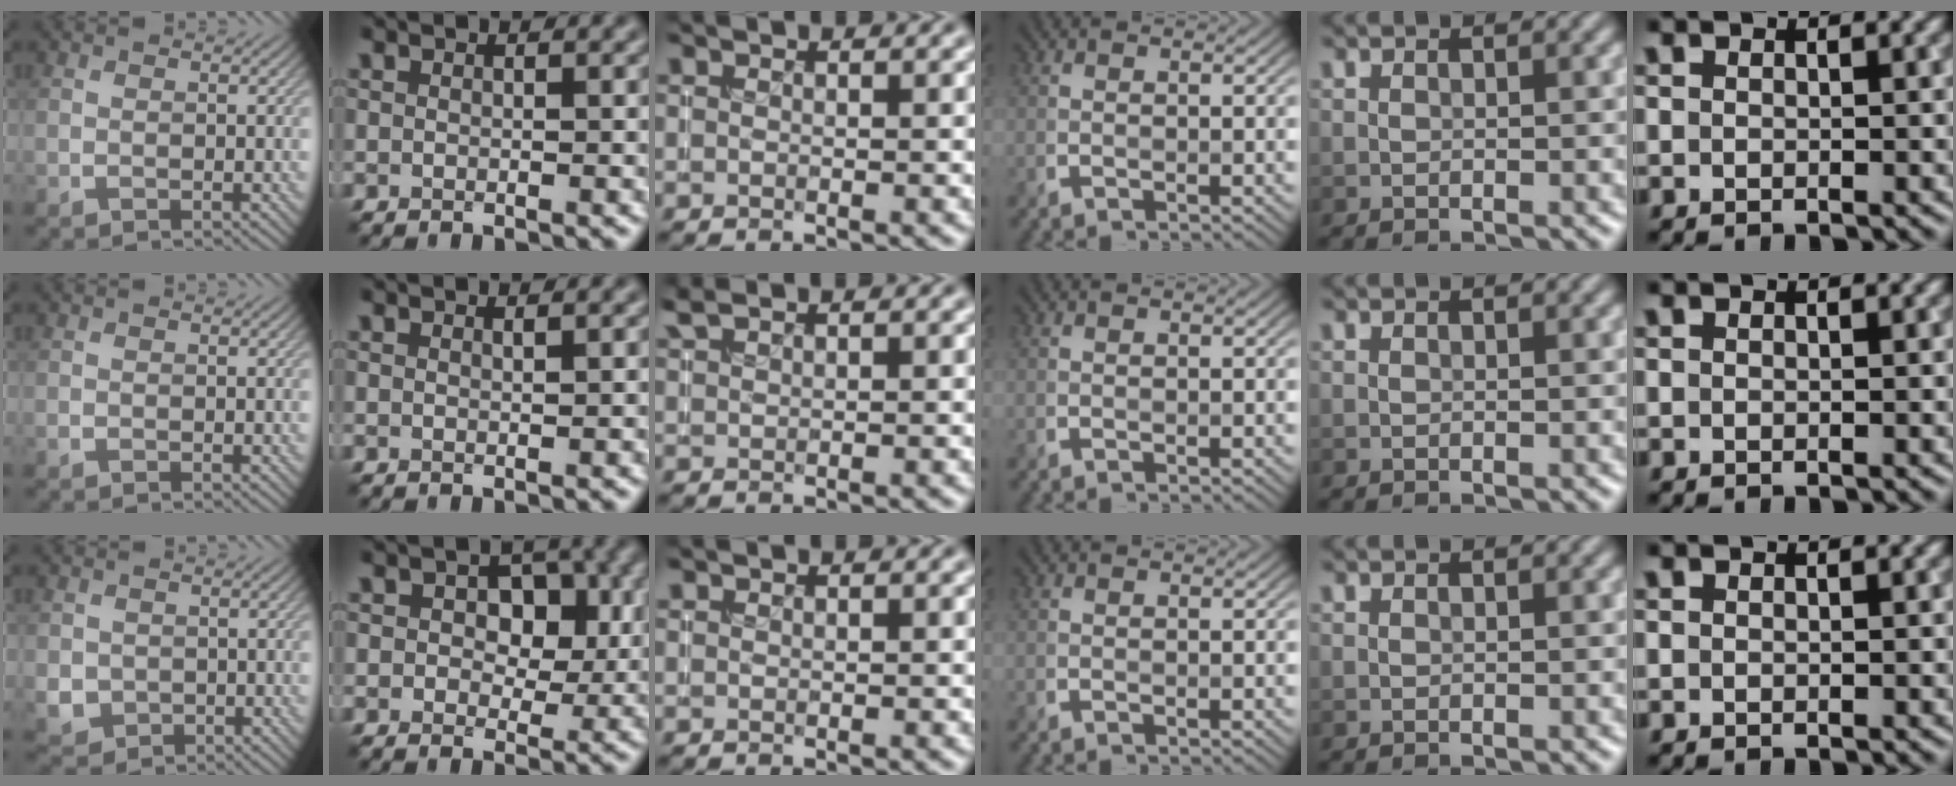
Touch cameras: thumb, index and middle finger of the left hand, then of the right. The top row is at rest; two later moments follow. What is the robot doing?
{"motion": "insert", "object": "coin"}